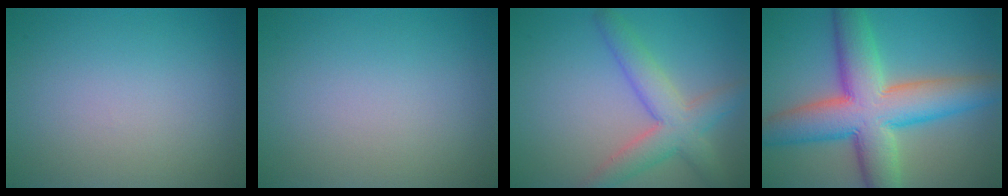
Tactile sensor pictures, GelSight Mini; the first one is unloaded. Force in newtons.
{"total": 0.0}
{"total": 5.1, "press": 5.1, "slide": 0.2}
{"total": 11.3, "press": 11.3, "slide": 0.6}